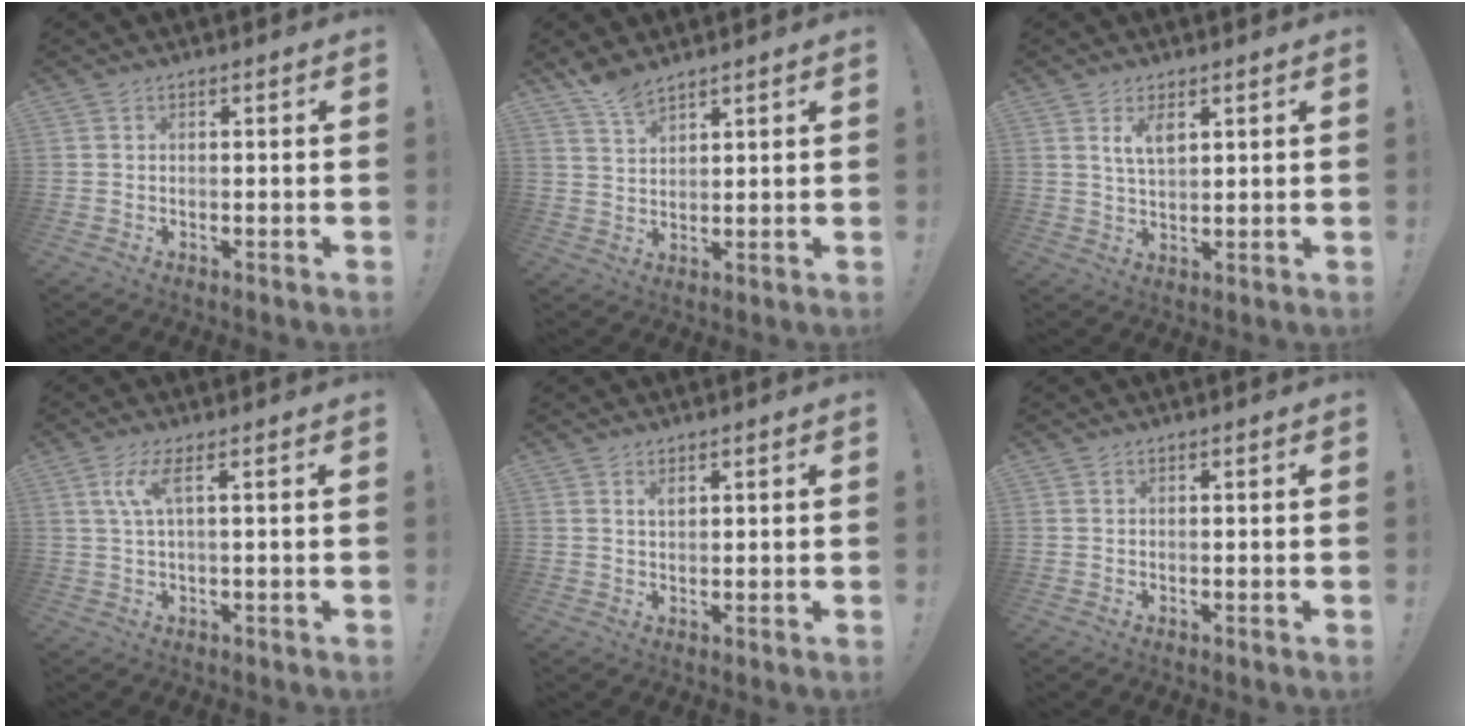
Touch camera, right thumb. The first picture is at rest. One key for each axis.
{"total": 5.7, "fx": 5.0, "fy": 1.7, "fz": 2.1, "tx": -0.039, "ty": -0.029, "tz": 0.092}
{"total": 5.3, "fx": 2.9, "fy": 2.7, "fz": 3.5, "tx": -0.054, "ty": -0.015, "tz": 0.050}
{"total": 5.6, "fx": 1.9, "fy": 0.7, "fz": 5.2, "tx": -0.095, "ty": -0.004, "tz": 0.030}
{"total": 1.4, "fx": 1.0, "fy": 0.6, "fz": 0.8, "tx": -0.003, "ty": -0.005, "tz": 0.015}
{"total": 0.0}